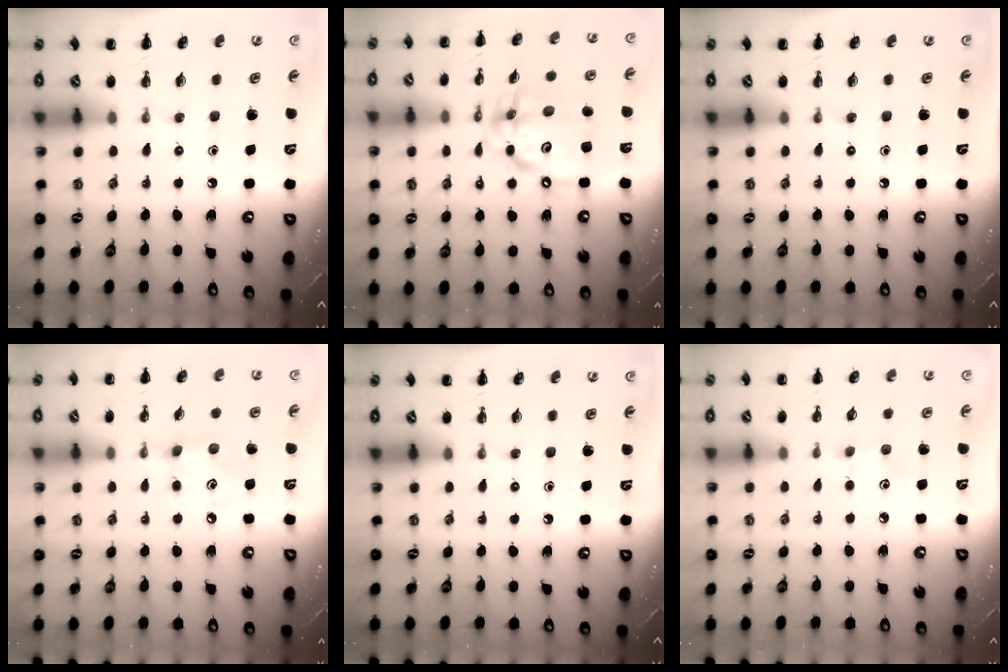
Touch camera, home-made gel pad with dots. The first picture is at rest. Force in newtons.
{"total": 14.3, "press": 13.8, "slide": 3.9}
{"total": 0.0}
{"total": 4.6, "press": 4.6, "slide": 0.5}
{"total": 0.0}
{"total": 2.8, "press": 2.7, "slide": 0.7}